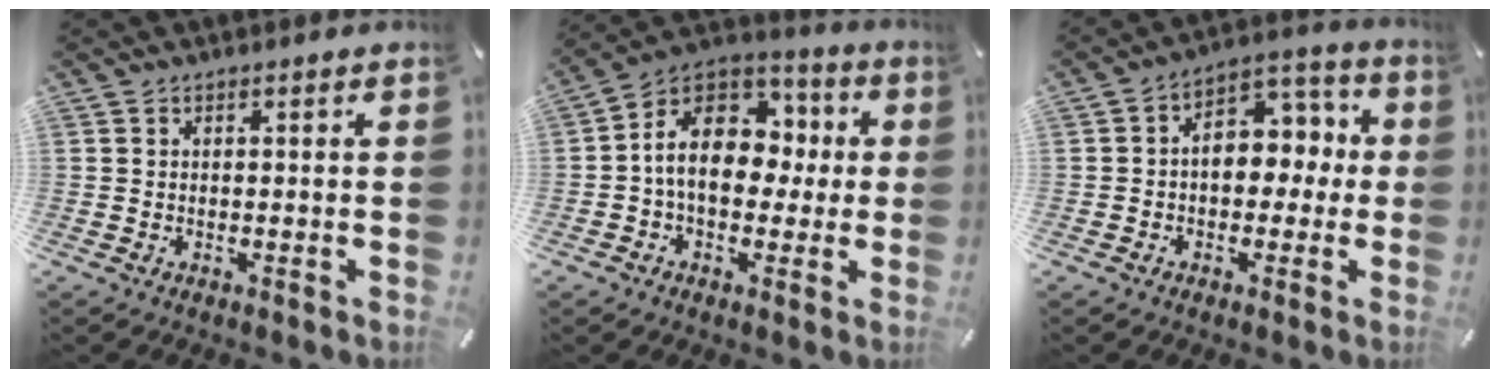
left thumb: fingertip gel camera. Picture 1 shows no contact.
{"total": 13.2, "force": [-0.1, 10.3, 8.2], "torque": [-0.159, 0.000, -0.001]}
{"total": 8.8, "force": [-0.6, 6.9, 5.4], "torque": [-0.064, 0.002, -0.015]}